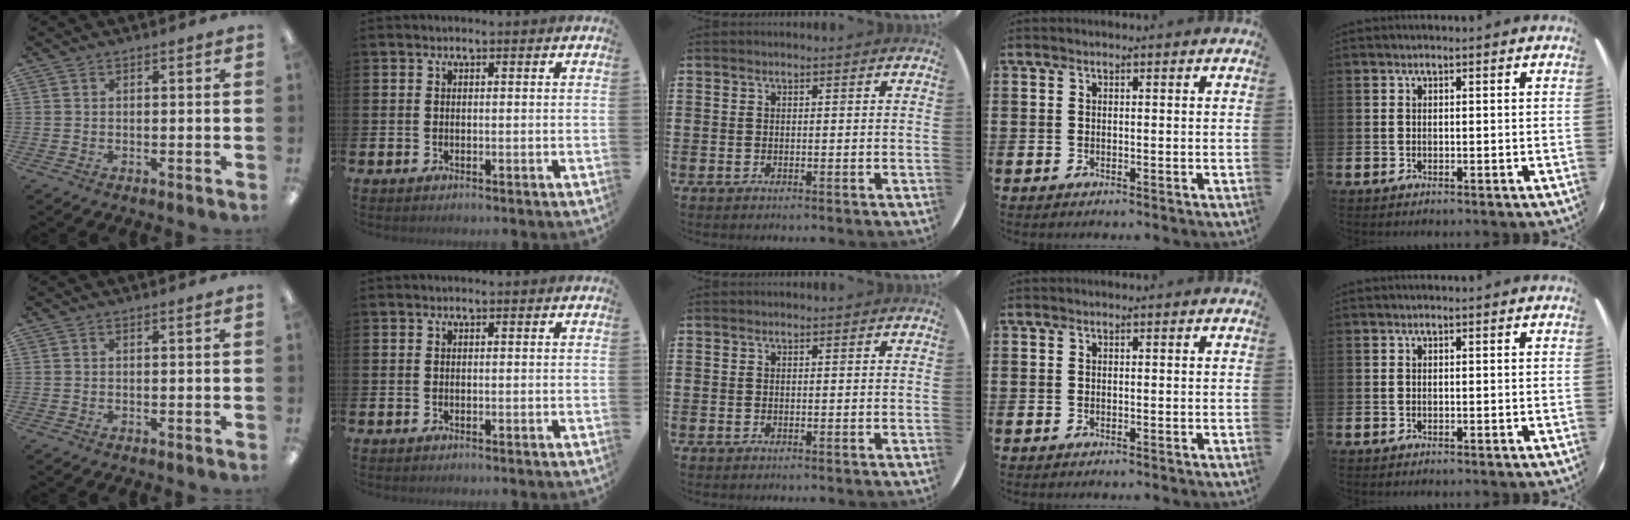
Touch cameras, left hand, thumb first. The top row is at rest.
{}